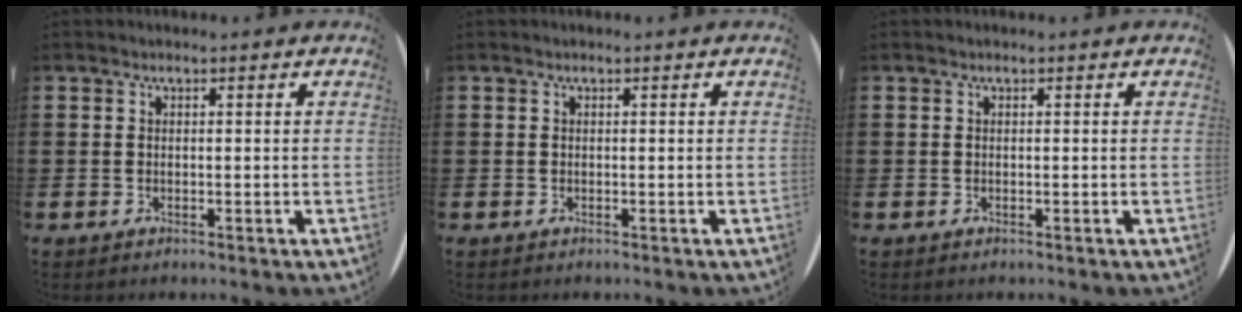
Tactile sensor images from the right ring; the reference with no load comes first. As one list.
[{"total": 0.0}, {"total": 0.0}]